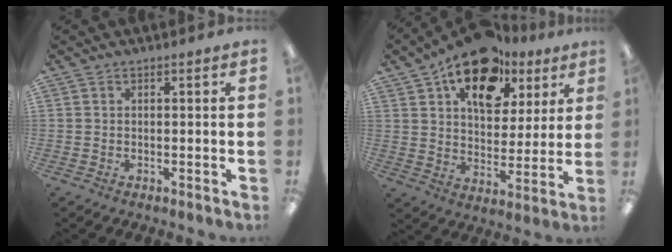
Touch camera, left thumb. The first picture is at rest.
{"total": 16.9, "force": [10.8, 9.9, 8.5], "torque": [-0.131, -0.054, 0.190]}